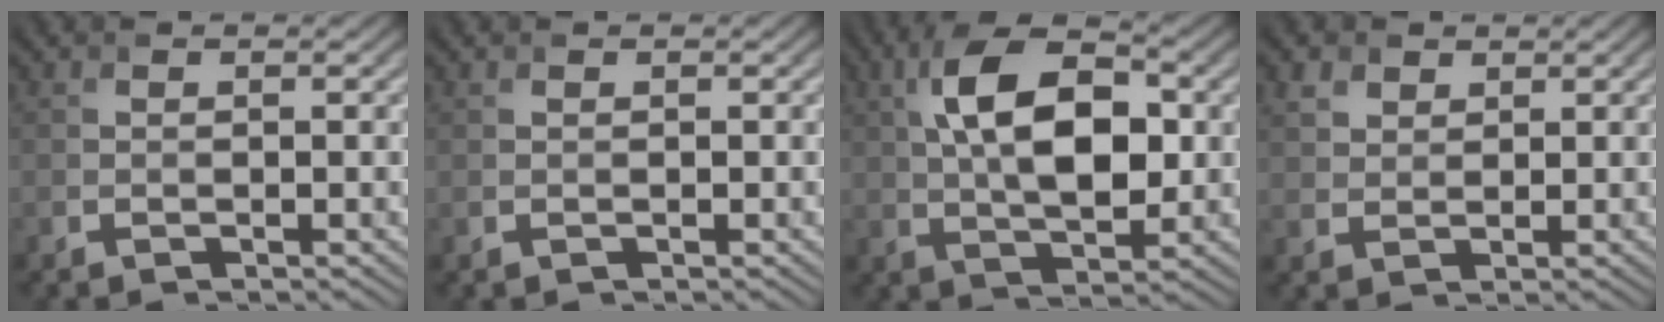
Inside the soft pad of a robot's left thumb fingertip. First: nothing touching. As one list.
[{"total": 0.0}, {"total": 11.7, "force": [1.9, 6.0, 9.9], "torque": [-0.182, 0.012, 0.027]}, {"total": 2.7, "force": [1.7, 1.9, 1.0], "torque": [-0.030, 0.002, 0.037]}]